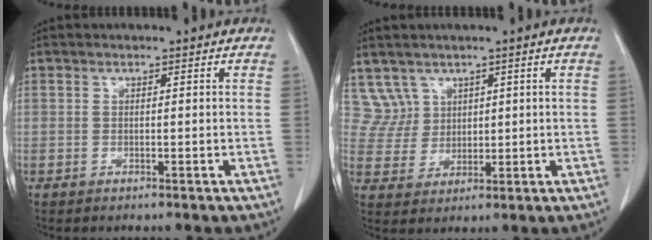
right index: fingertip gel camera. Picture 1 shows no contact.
{"total": 4.7, "force": [2.9, 3.7, -0.5], "torque": [0.015, 0.010, 0.064]}